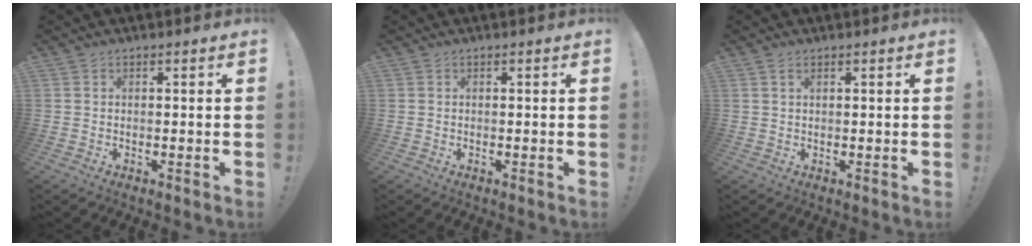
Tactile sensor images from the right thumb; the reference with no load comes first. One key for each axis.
{"total": 0.0}
{"total": 1.3, "fx": 0.8, "fy": 0.4, "fz": 1.0, "tx": -0.013, "ty": -0.003, "tz": 0.012}